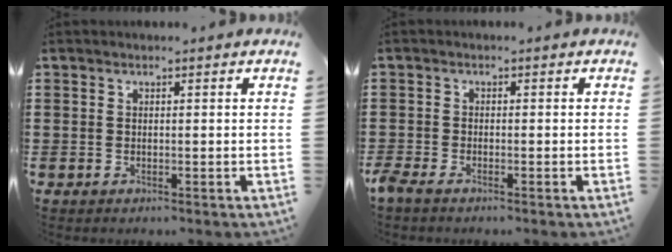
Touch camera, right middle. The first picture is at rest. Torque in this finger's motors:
{"motor_torque": [2.14, 0.00, 0.08, 0.07]}